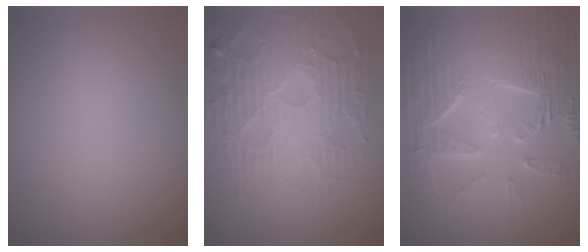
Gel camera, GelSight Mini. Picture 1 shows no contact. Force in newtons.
{"total": 7.0, "press": 5.7, "slide": 4.0}
{"total": 9.6, "press": 6.3, "slide": 7.2}